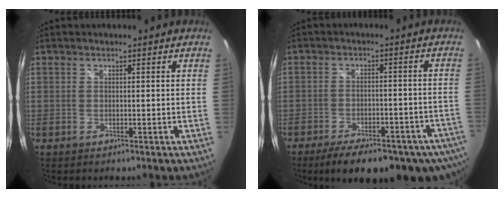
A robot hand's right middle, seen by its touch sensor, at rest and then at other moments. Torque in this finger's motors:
{"motor_torque": [1.12, -1.02, 0.31, 0.05]}